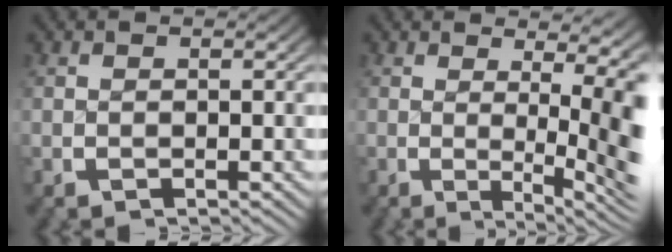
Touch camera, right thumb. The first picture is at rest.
{"total": 6.8, "force": [0.2, 2.6, 6.3], "torque": [-0.070, -0.015, 0.001]}